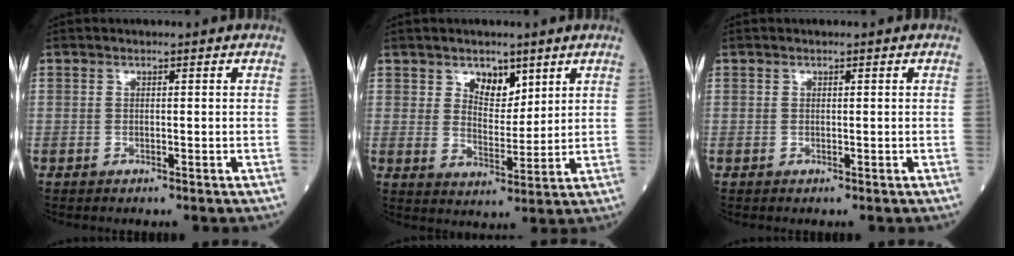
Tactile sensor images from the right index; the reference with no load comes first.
{"total": 5.2, "force": [3.3, 2.9, 2.9], "torque": [-0.041, -0.004, 0.060]}
{"total": 0.0}